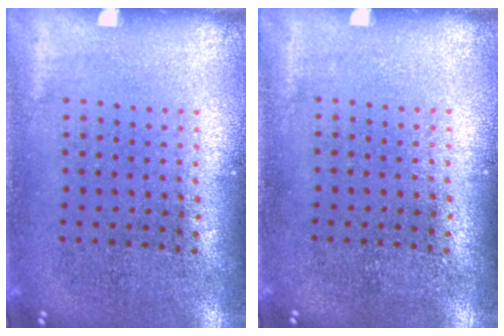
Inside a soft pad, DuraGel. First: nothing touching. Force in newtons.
{"total": 0.0}